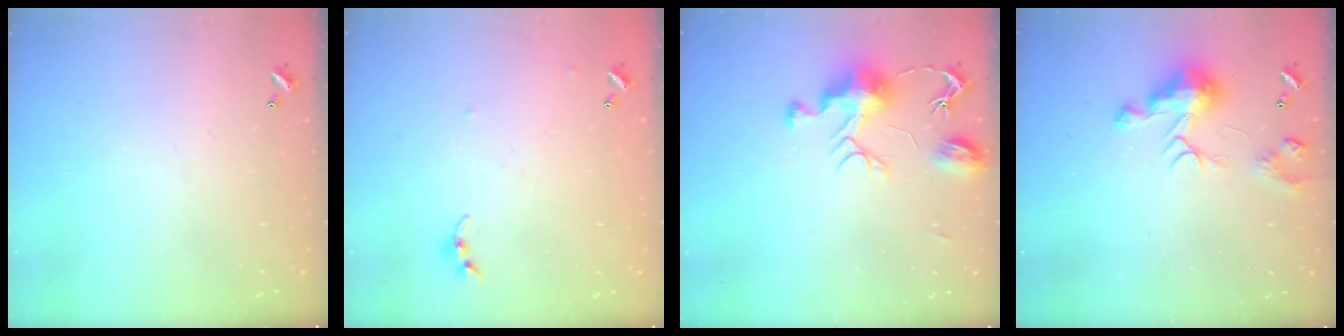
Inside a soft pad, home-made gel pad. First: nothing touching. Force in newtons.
{"total": 5.1, "press": 5.0, "slide": 0.5}
{"total": 9.4, "press": 9.4, "slide": 0.3}
{"total": 9.2, "press": 9.2, "slide": 0.5}